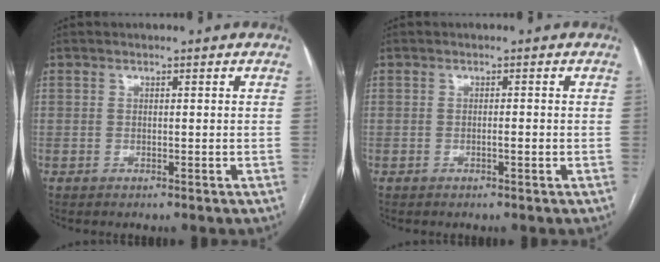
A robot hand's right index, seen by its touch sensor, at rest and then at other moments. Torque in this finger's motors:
{"motor_torque": [0.38, -0.05, 0.03, 0.03]}